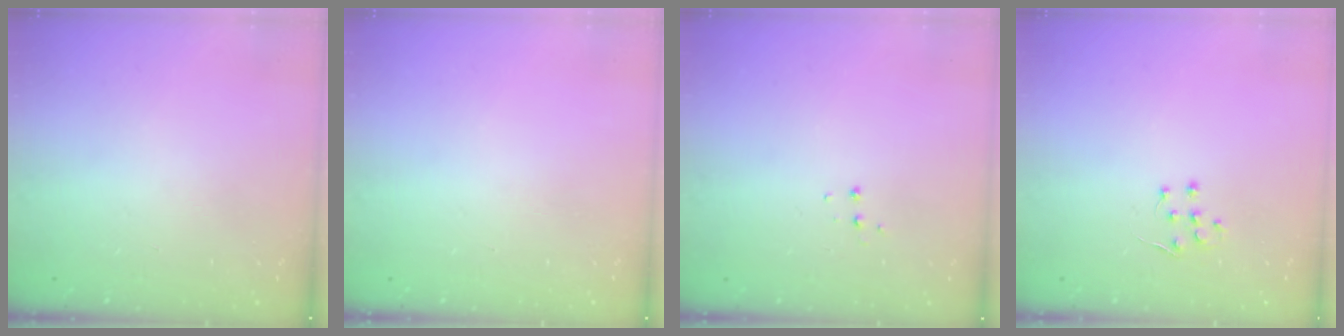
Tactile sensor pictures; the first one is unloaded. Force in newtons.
{"total": 0.0}
{"total": 3.7, "press": 3.7, "slide": 0.4}
{"total": 5.1, "press": 5.1, "slide": 0.7}